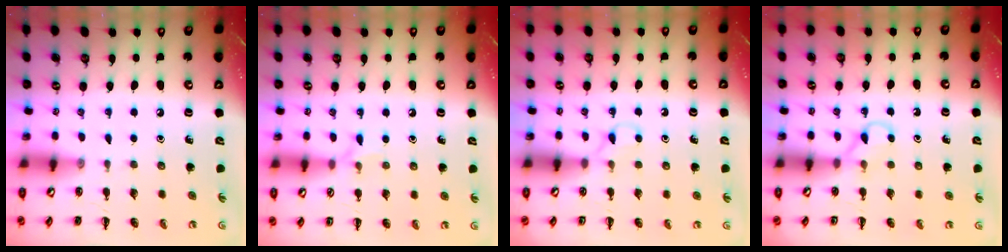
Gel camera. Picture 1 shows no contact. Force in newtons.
{"total": 5.1, "press": 4.8, "slide": 1.8}
{"total": 2.6, "press": 2.4, "slide": 0.9}
{"total": 2.9, "press": 2.7, "slide": 0.9}